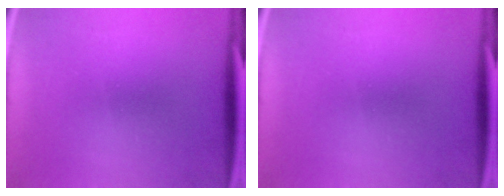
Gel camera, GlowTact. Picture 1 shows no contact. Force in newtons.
{"total": 0.0}